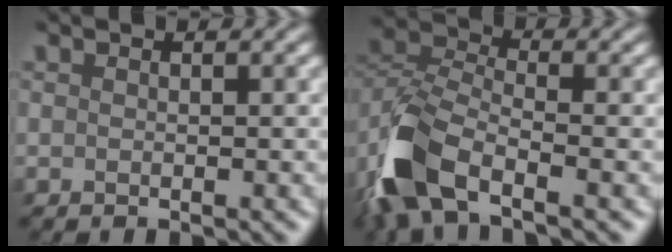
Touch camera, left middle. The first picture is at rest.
{"total": 8.1, "force": [-4.5, 4.2, 5.2], "torque": [-0.120, -0.003, -0.103]}